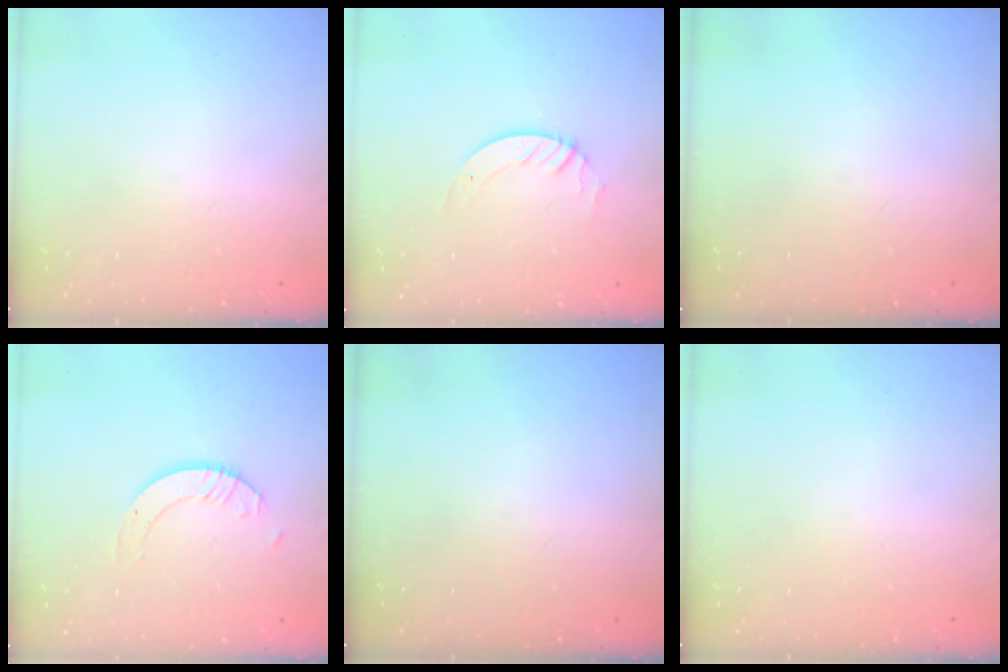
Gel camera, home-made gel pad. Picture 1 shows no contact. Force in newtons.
{"total": 3.0, "press": 3.0, "slide": 0.2}
{"total": 0.0}
{"total": 3.4, "press": 3.4, "slide": 0.0}
{"total": 0.0}
{"total": 0.0}